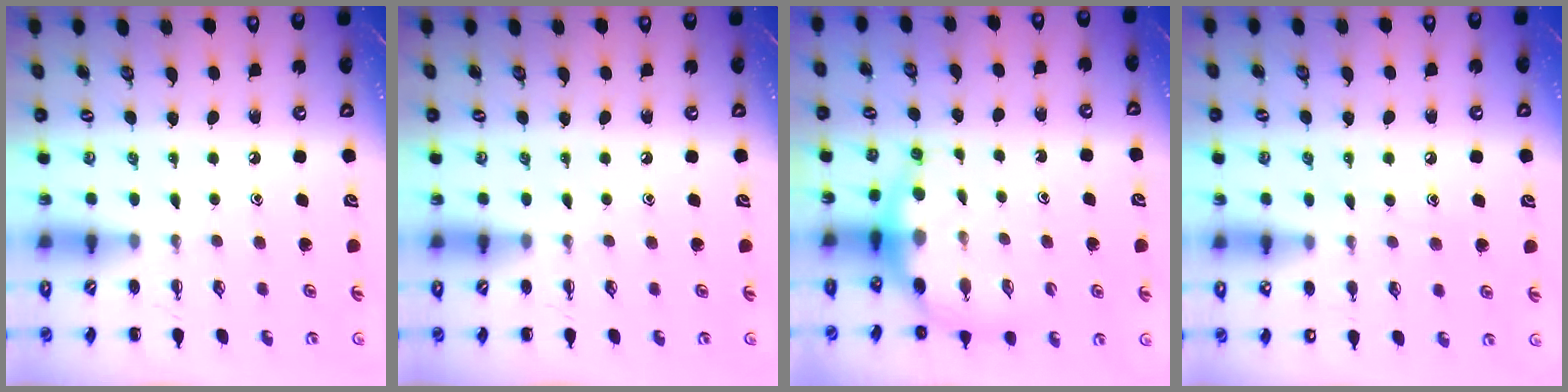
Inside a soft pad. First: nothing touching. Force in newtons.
{"total": 0.0}
{"total": 7.4, "press": 7.2, "slide": 1.8}
{"total": 8.2, "press": 8.0, "slide": 1.8}